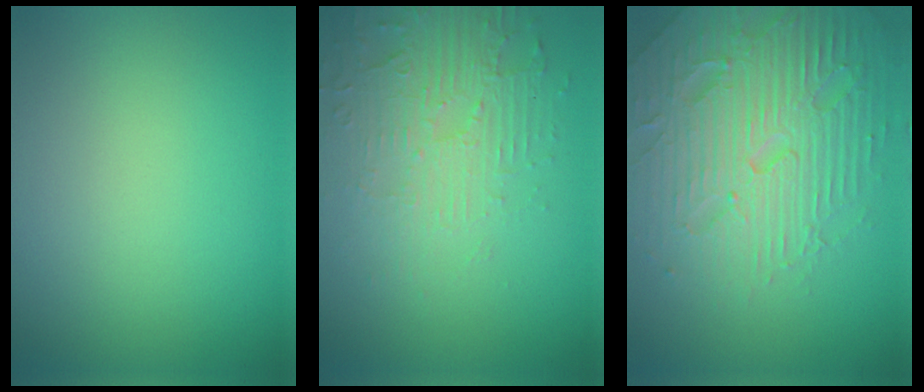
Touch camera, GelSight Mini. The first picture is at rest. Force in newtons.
{"total": 5.2, "press": 3.4, "slide": 4.0}
{"total": 7.4, "press": 7.2, "slide": 1.7}